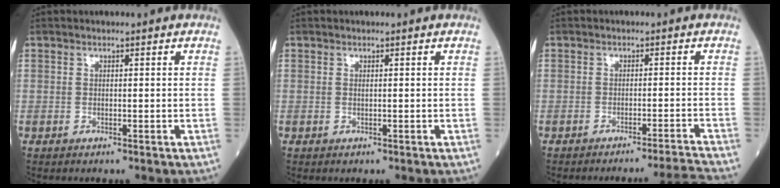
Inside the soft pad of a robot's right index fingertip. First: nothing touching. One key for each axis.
{"total": 0.0}
{"total": 6.5, "fx": -5.6, "fy": -3.2, "fz": 0.6, "tx": 0.006, "ty": -0.007, "tz": -0.075}